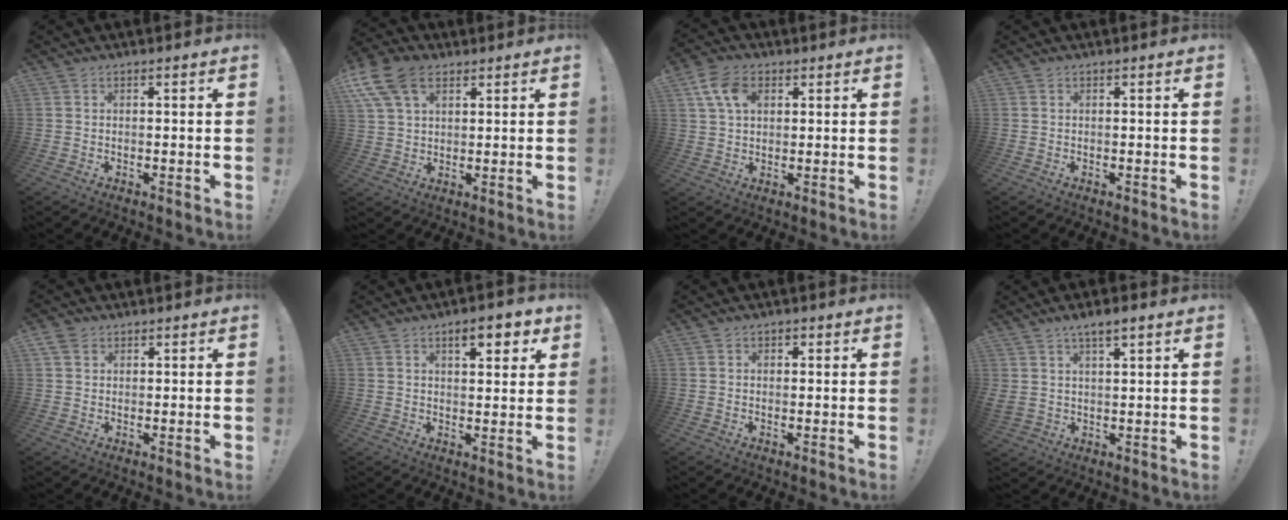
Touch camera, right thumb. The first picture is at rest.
{"total": 12.4, "force": [6.0, 7.6, 7.7], "torque": [-0.150, -0.015, 0.117]}
{"total": 9.2, "force": [3.3, 6.3, 5.9], "torque": [-0.118, 0.007, 0.067]}
{"total": 0.0}
{"total": 3.3, "force": [1.8, 2.1, 1.7], "torque": [-0.029, -0.001, 0.036]}
{"total": 7.2, "force": [3.9, 2.7, 5.4], "torque": [-0.069, -0.012, 0.063]}
{"total": 1.0, "force": [0.2, 0.8, 0.4], "torque": [0.001, 0.000, 0.002]}
{"total": 5.4, "force": [3.1, 1.9, 4.0], "torque": [-0.054, -0.016, 0.055]}